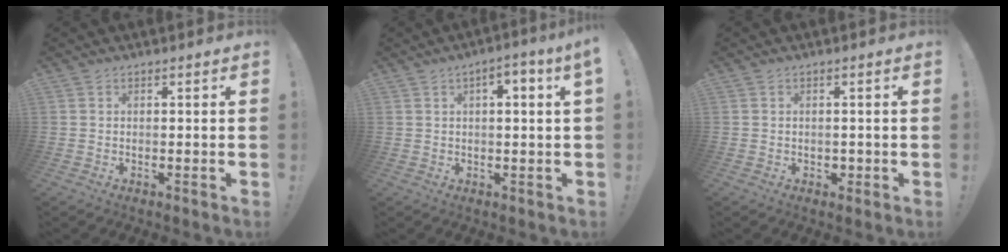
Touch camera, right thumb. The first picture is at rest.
{"total": 4.0, "force": [0.6, 0.2, 3.9], "torque": [-0.054, -0.007, 0.005]}
{"total": 1.5, "force": [-0.1, 1.3, 0.7], "torque": [-0.004, 0.001, -0.002]}